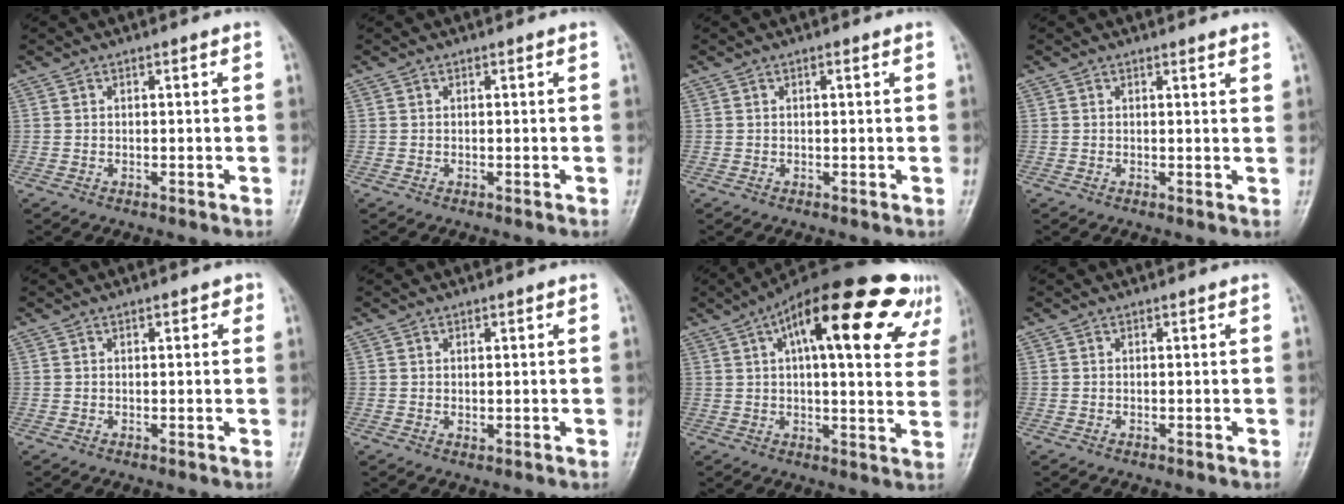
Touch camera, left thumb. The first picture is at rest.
{"total": 0.0}
{"total": 0.7, "force": [0.3, 0.2, 0.6], "torque": [-0.010, 0.000, 0.003]}
{"total": 2.0, "force": [1.7, 0.3, 0.9], "torque": [-0.009, -0.008, 0.020]}
{"total": 1.7, "force": [0.8, 1.0, 1.2], "torque": [-0.007, 0.001, 0.007]}
{"total": 1.2, "force": [0.4, 0.7, 0.9], "torque": [-0.013, -0.005, 0.010]}
{"total": 26.5, "force": [12.6, 9.3, 21.3], "torque": [-0.284, 0.013, 0.170]}
{"total": 0.0}